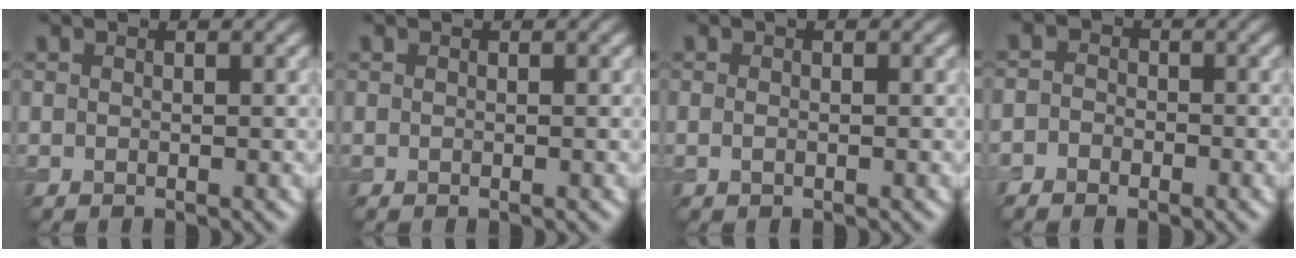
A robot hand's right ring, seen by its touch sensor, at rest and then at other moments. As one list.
[{"total": 0.0}, {"total": 0.9, "force": [0.0, 0.4, 0.8], "torque": [-0.018, -0.002, -0.001]}, {"total": 1.9, "force": [-1.1, 1.5, 0.6], "torque": [0.008, 0.005, -0.031]}]